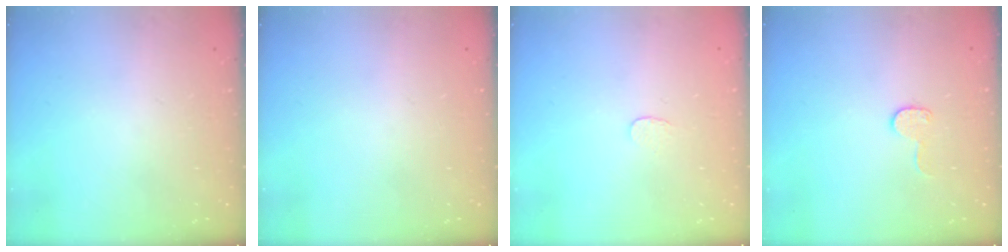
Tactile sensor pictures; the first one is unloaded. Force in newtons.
{"total": 0.0}
{"total": 3.0, "press": 3.0, "slide": 0.2}
{"total": 7.6, "press": 7.6, "slide": 0.1}